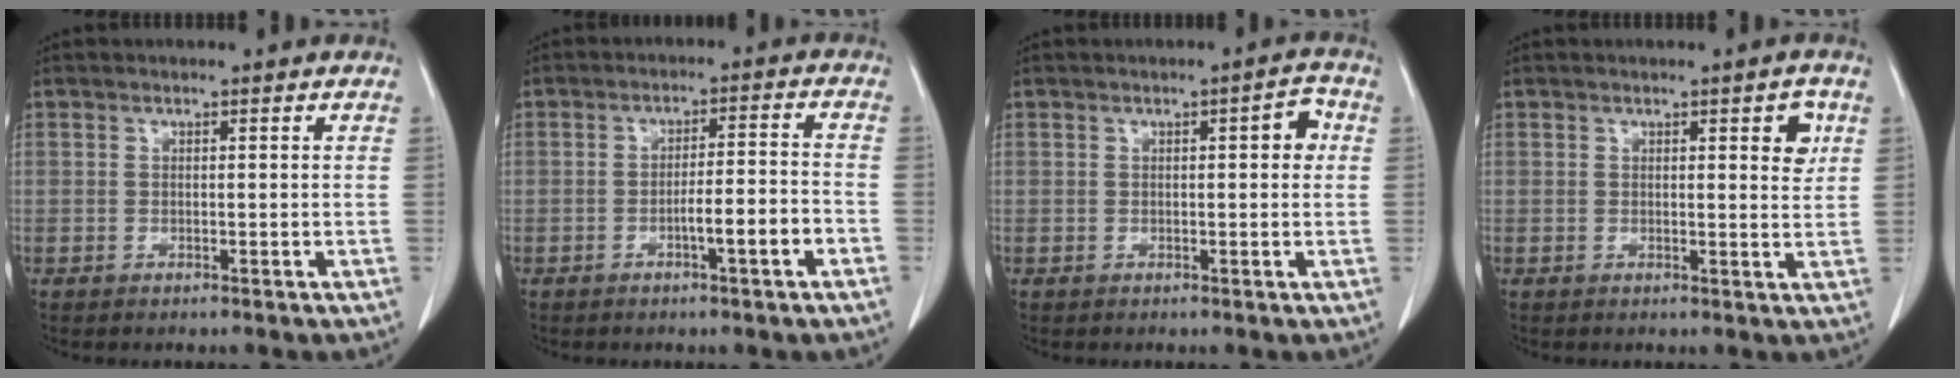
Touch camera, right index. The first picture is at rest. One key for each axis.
{"total": 5.8, "fx": -2.7, "fy": 0.1, "fz": 5.2, "tx": -0.077, "ty": 0.010, "tz": -0.039}
{"total": 3.0, "fx": 0.6, "fy": 0.9, "fz": 2.8, "tx": -0.031, "ty": 0.010, "tz": 0.004}
{"total": 3.3, "fx": 1.4, "fy": 0.8, "fz": 2.9, "tx": -0.033, "ty": -0.005, "tz": 0.016}